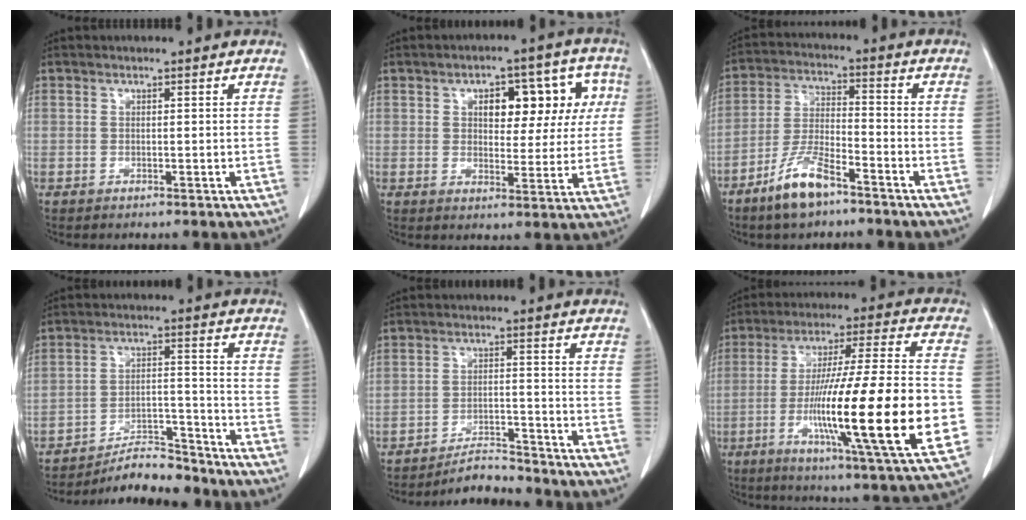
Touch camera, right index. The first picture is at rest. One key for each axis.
{"total": 10.5, "fx": 3.0, "fy": 5.4, "fz": 8.5, "tx": -0.096, "ty": 0.037, "tz": 0.041}
{"total": 8.8, "fx": -6.1, "fy": 2.2, "fz": 5.9, "tx": -0.126, "ty": -0.009, "tz": -0.118}
{"total": 9.1, "fx": -8.8, "fy": 1.3, "fz": 1.7, "tx": -0.023, "ty": 0.020, "tz": -0.149}
{"total": 5.2, "fx": -5.1, "fy": 0.6, "fz": 0.2, "tx": -0.004, "ty": -0.002, "tz": -0.084}
{"total": 25.0, "fx": -5.1, "fy": 1.0, "fz": 24.4, "tx": -0.376, "ty": -0.020, "tz": -0.087}